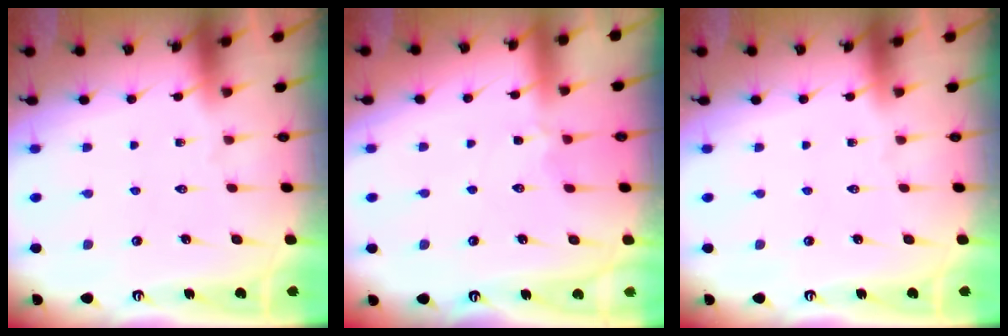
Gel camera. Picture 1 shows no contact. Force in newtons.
{"total": 1.9, "press": 1.8, "slide": 0.5}
{"total": 0.0}